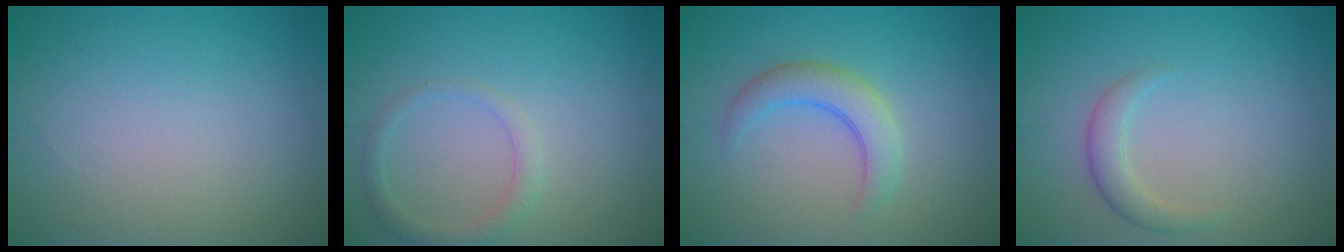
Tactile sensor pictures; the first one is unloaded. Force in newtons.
{"total": 1.9, "press": 1.9, "slide": 0.1}
{"total": 3.4, "press": 3.4, "slide": 0.1}
{"total": 2.0, "press": 2.0, "slide": 0.1}